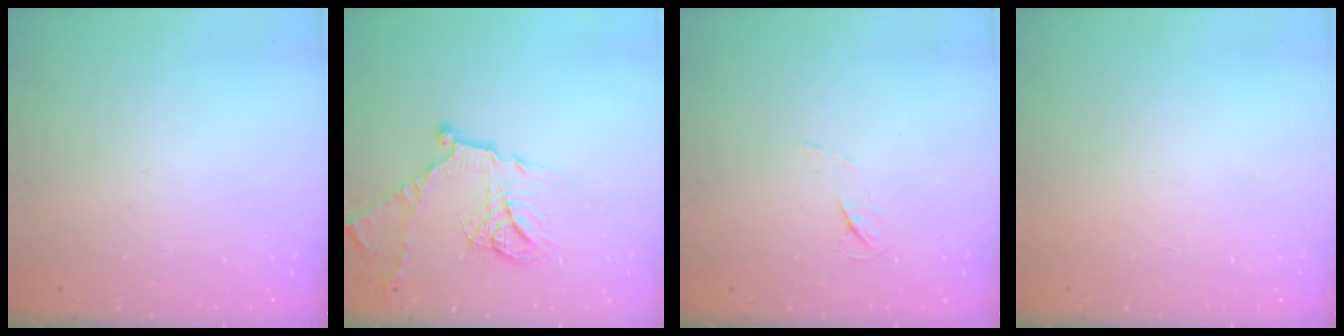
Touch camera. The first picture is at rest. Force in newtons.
{"total": 16.0, "press": 16.0, "slide": 1.4}
{"total": 3.6, "press": 3.6, "slide": 0.5}
{"total": 1.5, "press": 1.5, "slide": 0.1}